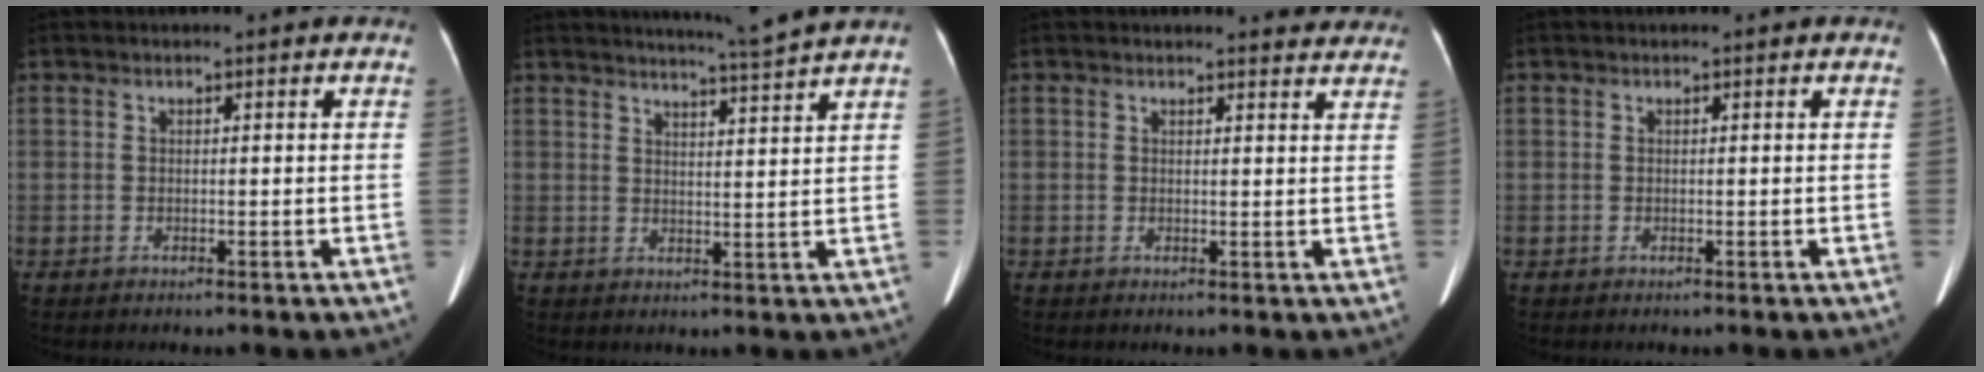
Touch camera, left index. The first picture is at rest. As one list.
[{"total": 6.0, "force": [5.4, -2.2, 1.4], "torque": [-0.029, -0.019, 0.081]}, {"total": 5.8, "force": [5.6, 1.3, 1.0], "torque": [0.001, -0.003, 0.041]}, {"total": 0.0}]